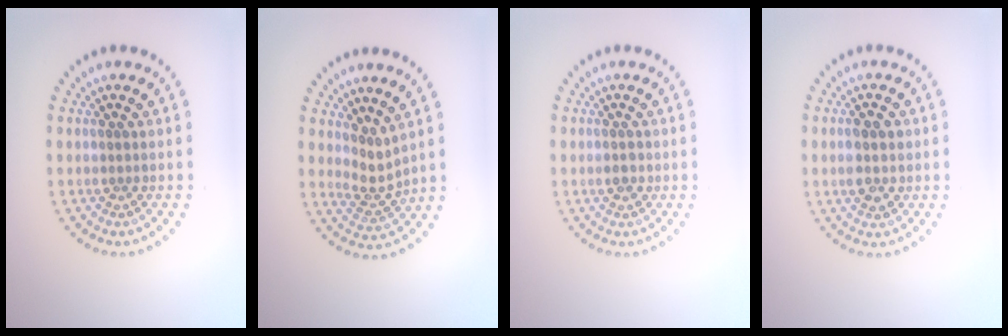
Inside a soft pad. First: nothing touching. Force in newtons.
{"total": 2.1, "press": 1.4, "slide": 1.6}
{"total": 1.1, "press": 1.1, "slide": 0.2}
{"total": 2.7, "press": 2.7, "slide": 0.1}